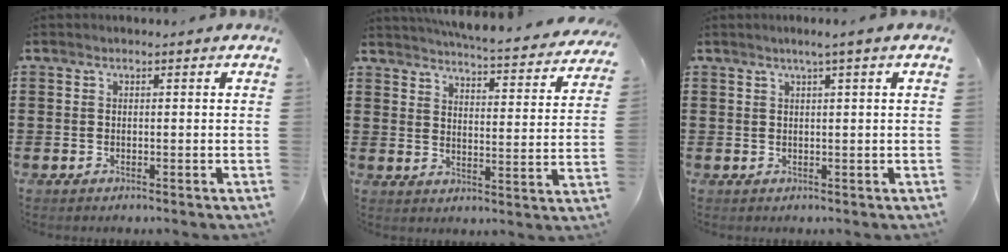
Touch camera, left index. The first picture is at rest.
{"total": 4.4, "force": [4.2, -0.6, 1.1], "torque": [-0.035, -0.044, 0.064]}
{"total": 1.8, "force": [1.1, -0.4, 1.5], "torque": [-0.028, -0.003, 0.018]}